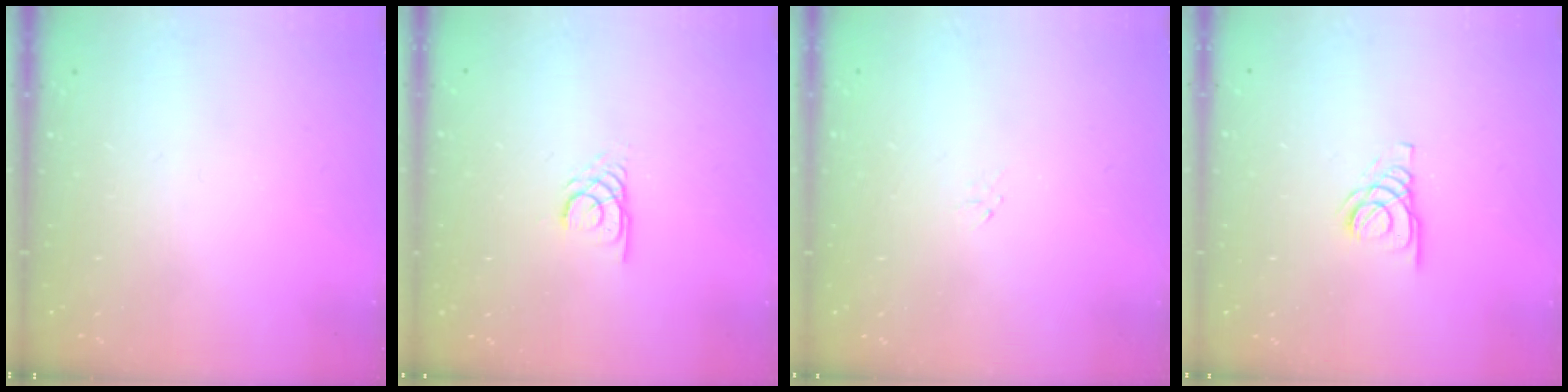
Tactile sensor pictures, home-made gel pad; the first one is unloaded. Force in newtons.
{"total": 2.7, "press": 2.7, "slide": 0.1}
{"total": 0.0}
{"total": 2.8, "press": 2.8, "slide": 0.3}